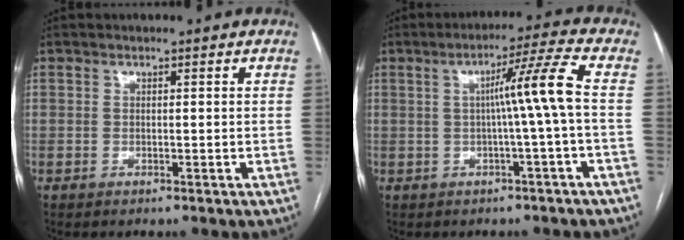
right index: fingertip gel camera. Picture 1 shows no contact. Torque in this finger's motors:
{"motor_torque": [0.89, -0.18, 0.51, 0.12]}